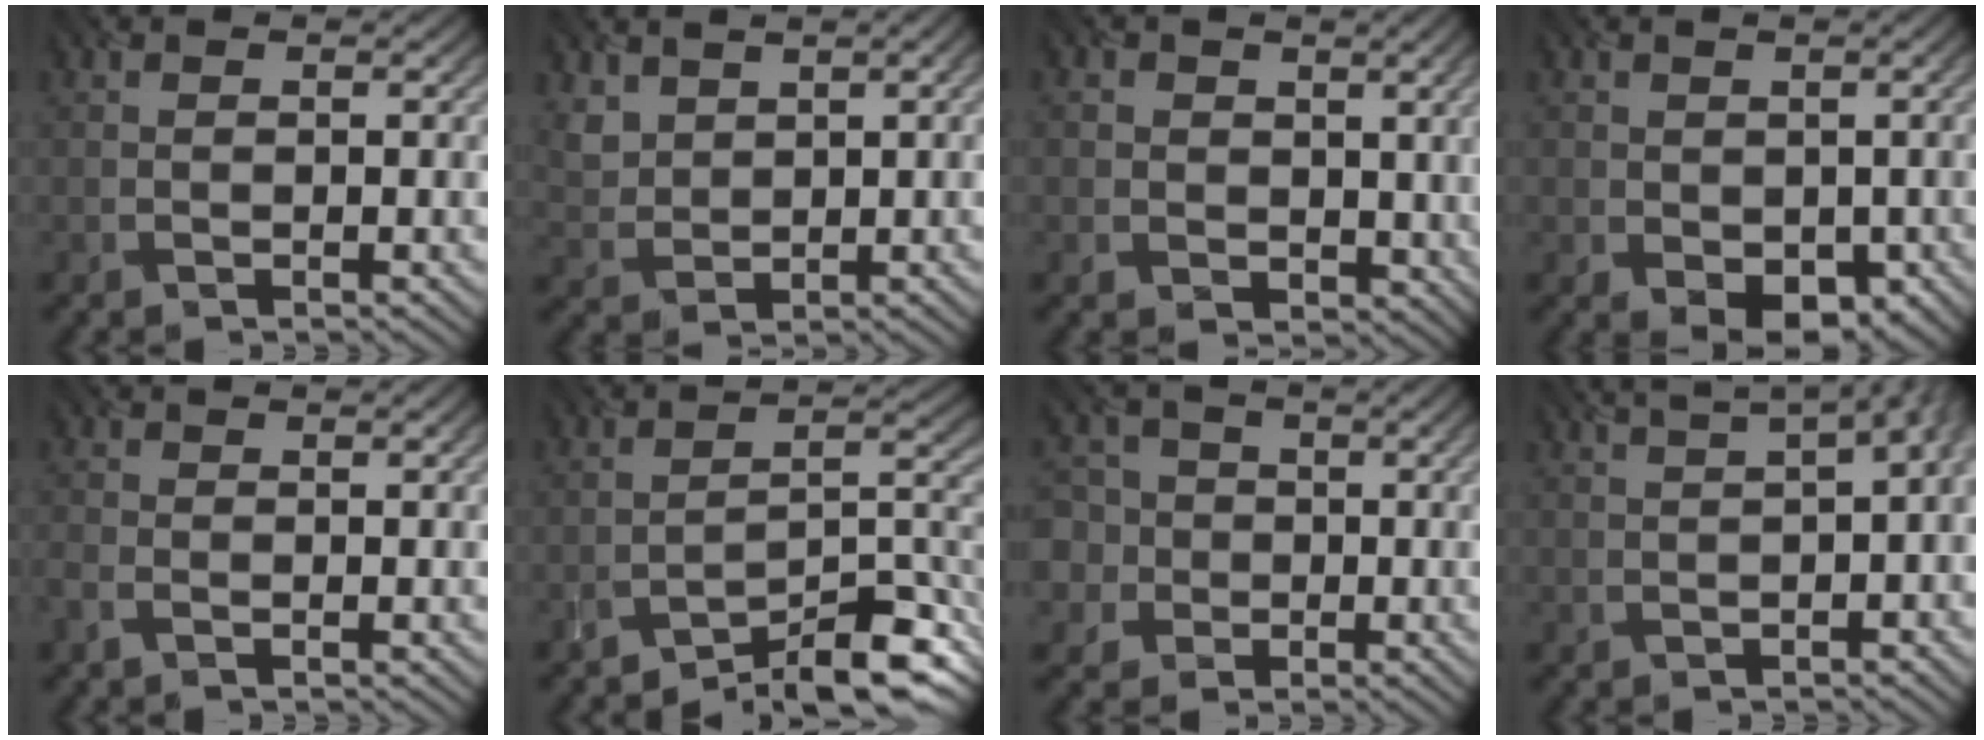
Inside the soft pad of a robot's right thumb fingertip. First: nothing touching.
{"total": 3.4, "force": [2.5, 2.0, 1.2], "torque": [-0.041, 0.000, 0.057]}
{"total": 3.1, "force": [0.5, 2.9, 0.9], "torque": [-0.028, -0.012, 0.008]}
{"total": 4.1, "force": [-1.3, 2.9, 2.6], "torque": [-0.049, -0.020, -0.013]}
{"total": 1.8, "force": [-1.0, 0.6, 1.4], "torque": [-0.037, -0.003, -0.023]}
{"total": 9.4, "force": [-8.1, 1.5, 4.6], "torque": [-0.063, 0.013, -0.139]}
{"total": 7.5, "force": [-0.6, 7.2, 1.9], "torque": [-0.076, 0.007, -0.046]}
{"total": 8.1, "force": [2.1, 3.2, 7.1], "torque": [-0.065, 0.037, 0.013]}